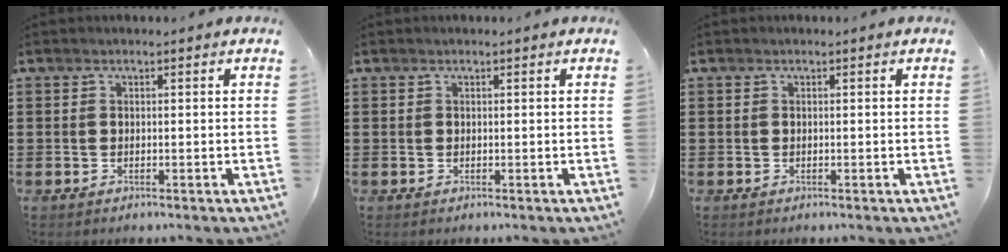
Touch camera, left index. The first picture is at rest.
{"total": 0.0}
{"total": 0.0}